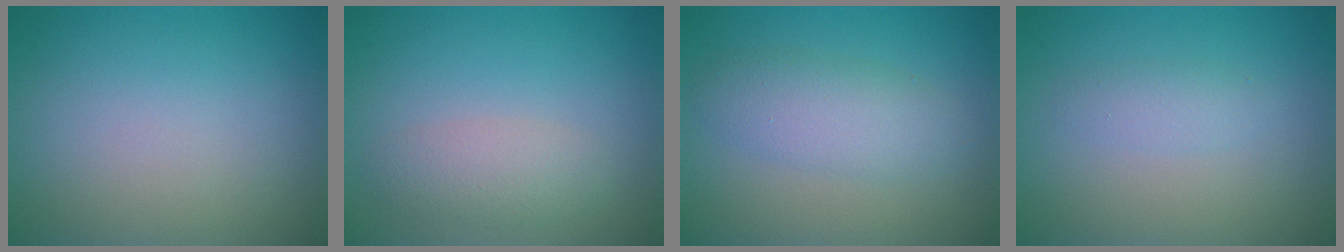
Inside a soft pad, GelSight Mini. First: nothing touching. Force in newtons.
{"total": 2.4, "press": 2.4, "slide": 0.0}
{"total": 3.5, "press": 3.5, "slide": 0.2}
{"total": 1.4, "press": 1.4, "slide": 0.1}